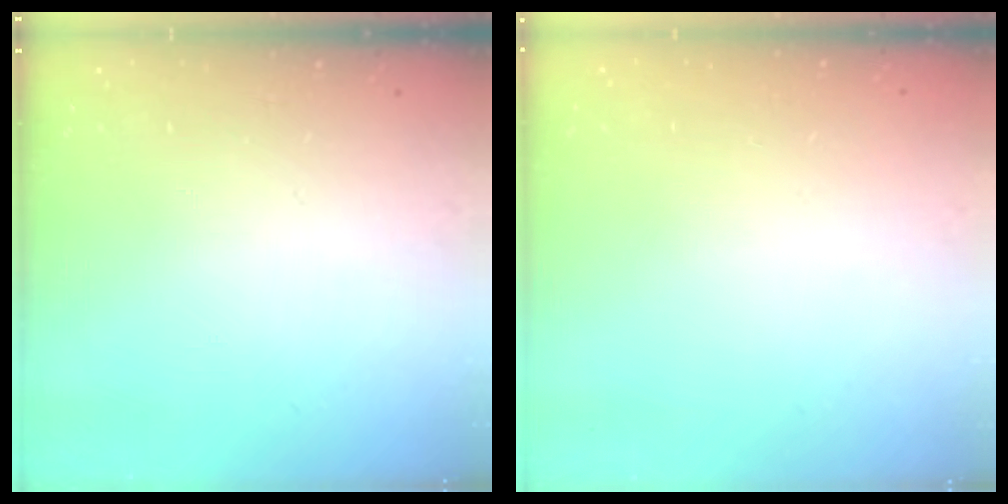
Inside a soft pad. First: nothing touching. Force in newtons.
{"total": 0.0}